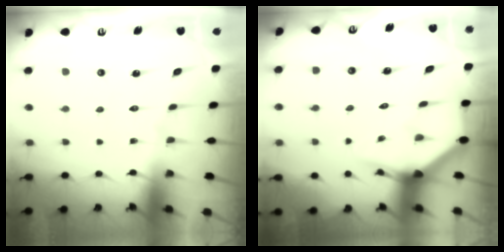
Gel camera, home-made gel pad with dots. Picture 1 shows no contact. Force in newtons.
{"total": 3.8, "press": 3.8, "slide": 0.2}